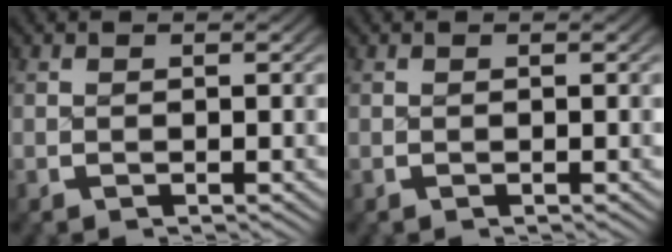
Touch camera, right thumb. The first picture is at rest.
{"total": 0.0}